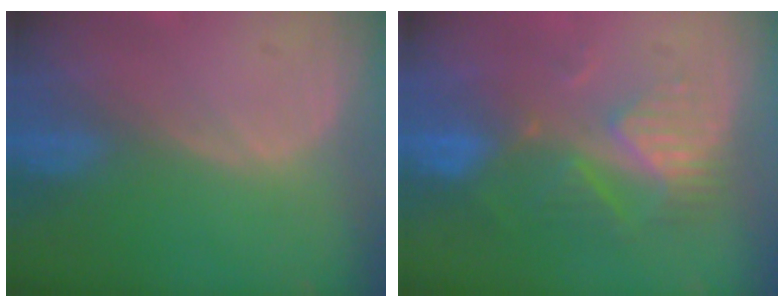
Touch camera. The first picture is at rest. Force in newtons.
{"total": 8.9, "press": 7.7, "slide": 4.3}